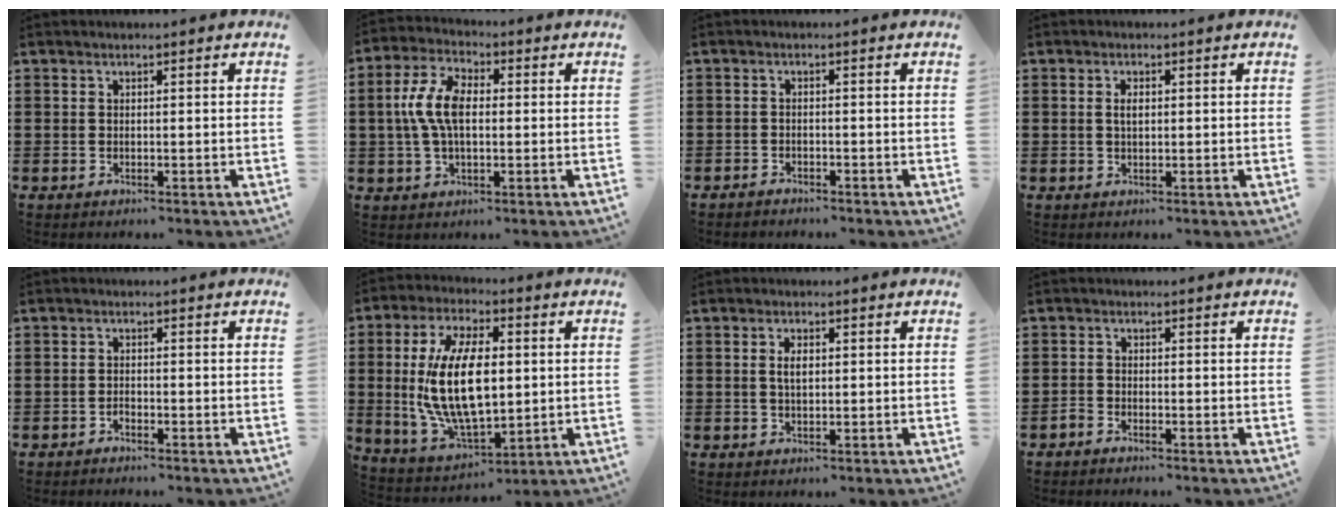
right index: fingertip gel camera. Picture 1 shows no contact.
{"total": 7.9, "force": [0.3, 4.2, 6.7], "torque": [-0.157, 0.008, -0.004]}
{"total": 1.2, "force": [-1.2, 0.3, 0.0], "torque": [-0.003, 0.003, -0.026]}
{"total": 1.8, "force": [0.3, 0.8, 1.6], "torque": [-0.033, 0.006, 0.004]}
{"total": 0.9, "force": [-0.8, 0.4, 0.2], "torque": [-0.007, 0.001, -0.016]}
{"total": 15.4, "force": [1.0, 7.3, 13.6], "torque": [-0.298, -0.008, 0.018]}
{"total": 2.5, "force": [0.4, 1.1, 2.2], "torque": [-0.046, 0.006, 0.006]}
{"total": 1.2, "force": [-1.1, 0.3, 0.3], "torque": [-0.010, 0.000, -0.022]}